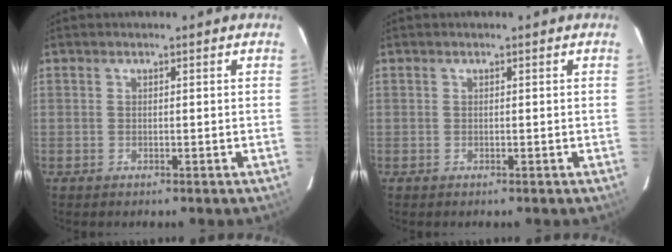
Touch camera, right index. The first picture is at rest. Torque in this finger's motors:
{"motor_torque": [0.00, 0.00, 0.02, 0.00]}